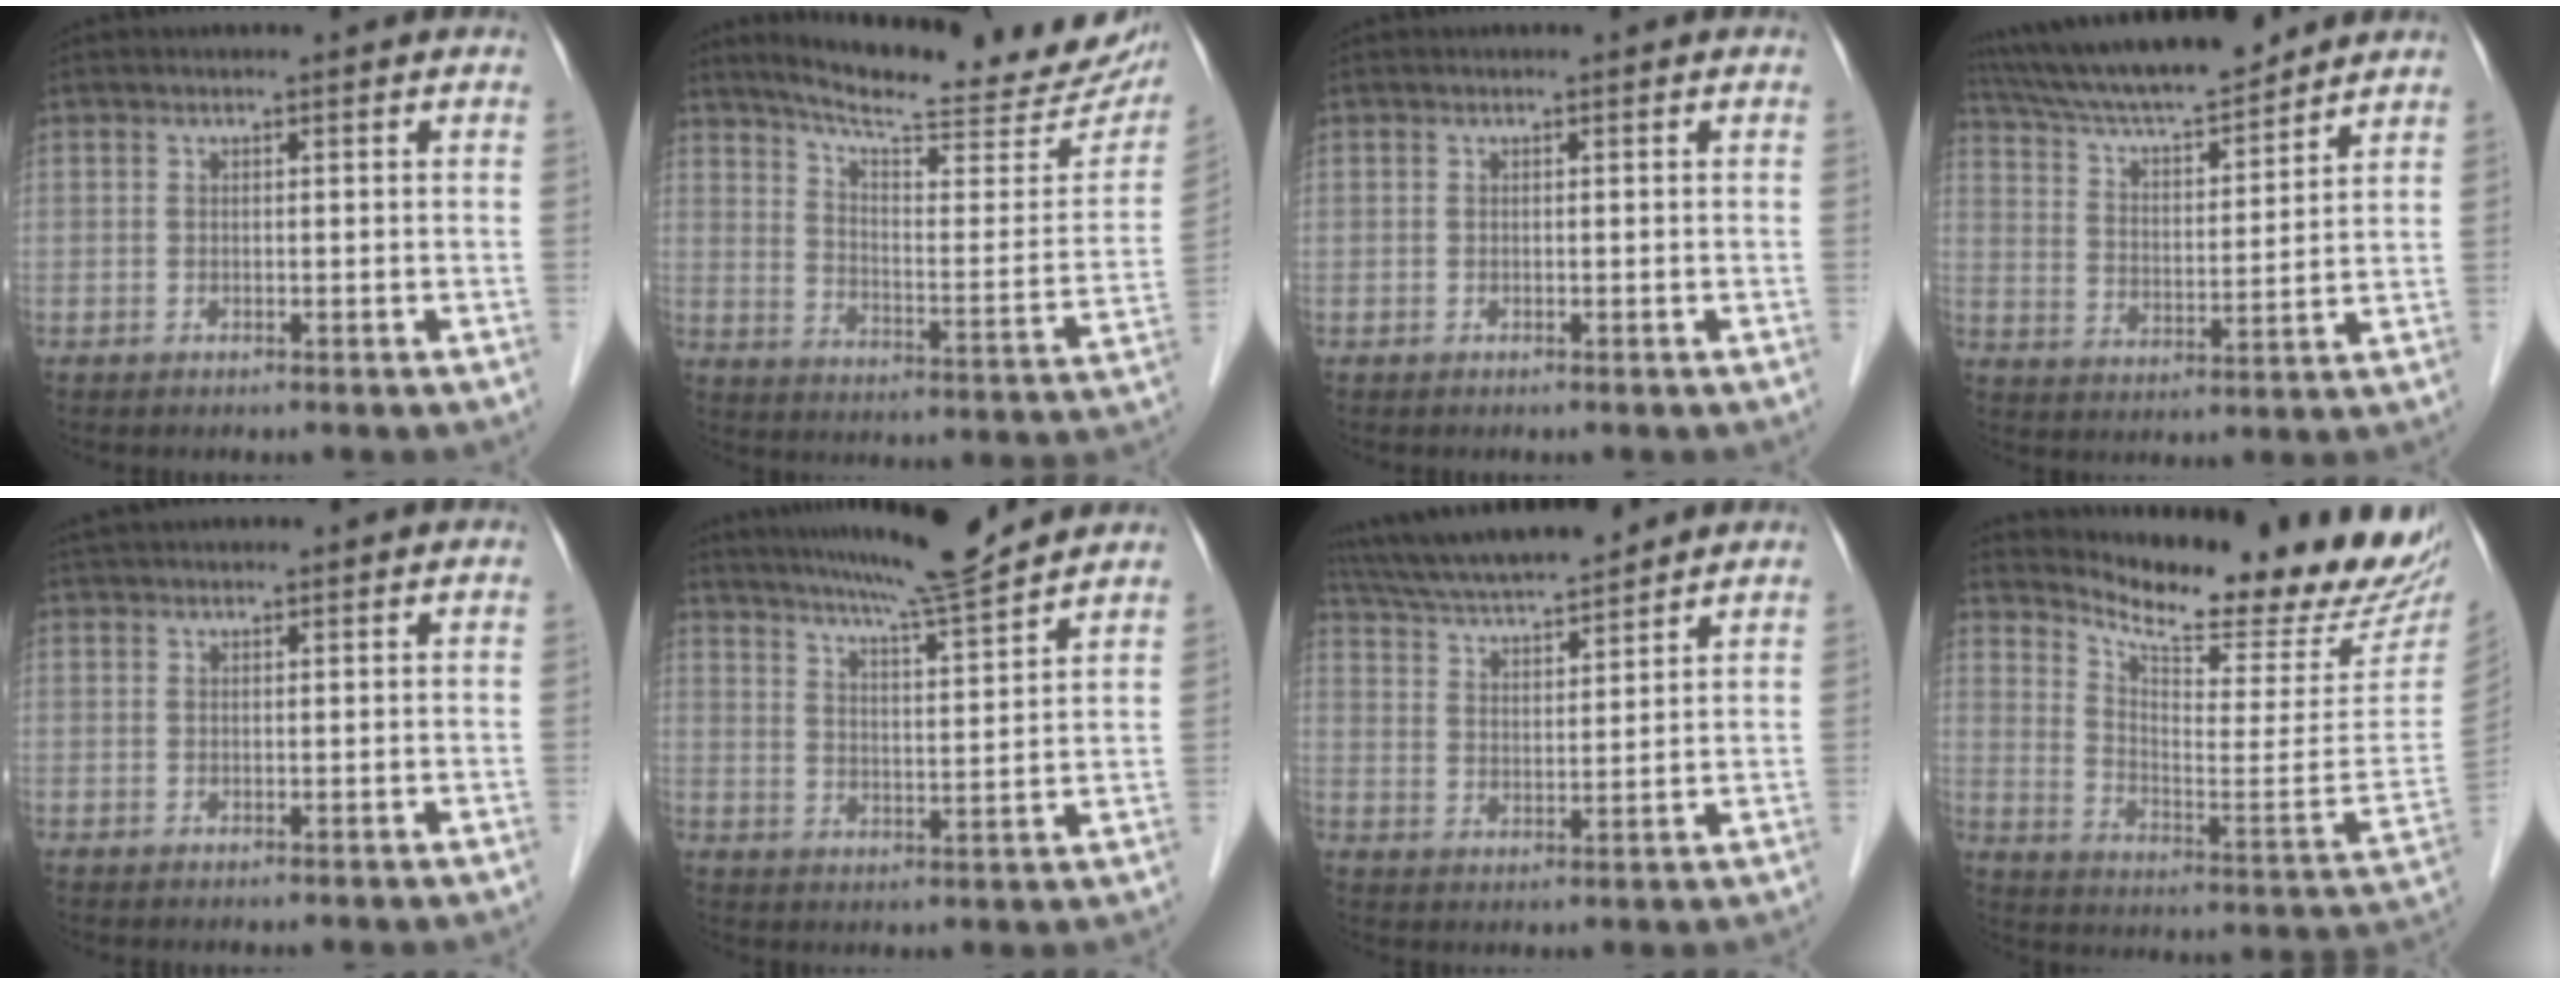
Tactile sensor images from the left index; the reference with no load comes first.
{"total": 23.9, "force": [21.2, 3.1, 10.7], "torque": [-0.158, -0.051, 0.274]}
{"total": 0.0}
{"total": 16.8, "force": [15.2, 2.1, 7.0], "torque": [-0.127, 0.018, 0.258]}
{"total": 4.4, "force": [4.1, 0.5, 1.6], "torque": [-0.021, 0.040, 0.065]}
{"total": 12.9, "force": [11.8, -0.9, 5.3], "torque": [-0.094, -0.002, 0.179]}
{"total": 14.2, "force": [13.0, 1.4, 5.7], "torque": [-0.108, 0.021, 0.223]}
{"total": 23.0, "force": [21.4, 2.1, 8.2], "torque": [-0.139, -0.099, 0.288]}